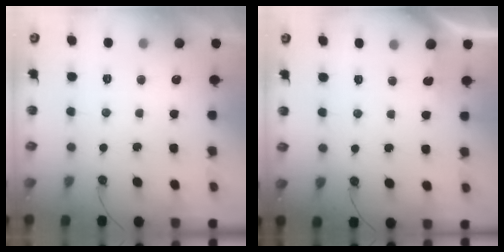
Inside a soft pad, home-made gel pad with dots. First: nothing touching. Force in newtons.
{"total": 2.9, "press": 2.9, "slide": 0.4}